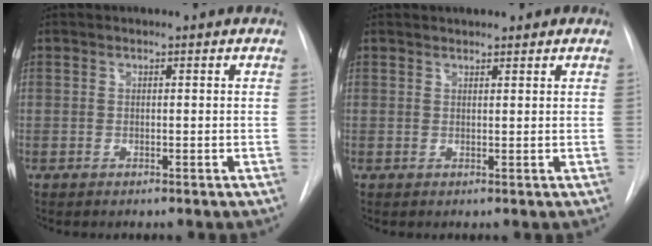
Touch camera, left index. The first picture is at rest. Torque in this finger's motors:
{"motor_torque": [0.11, -0.31, -0.20, 0.00]}